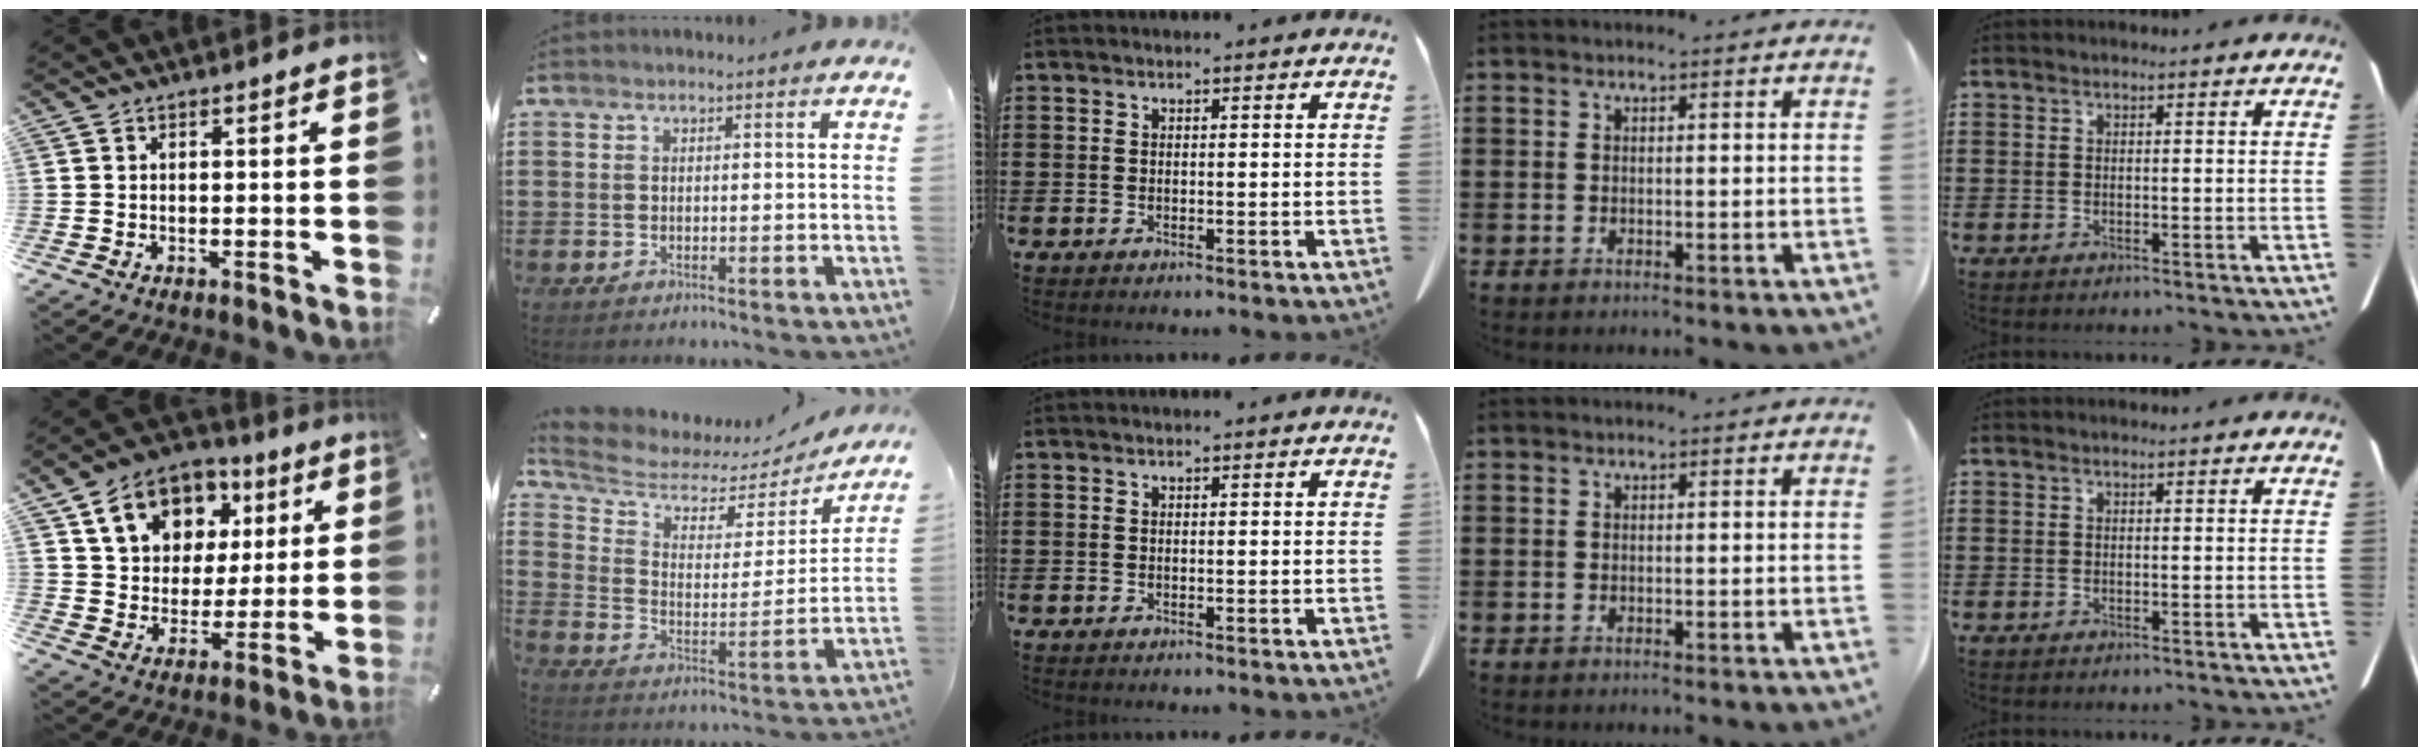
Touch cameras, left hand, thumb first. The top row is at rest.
{"thumb": {"total": 13.3, "force": [6.1, 10.8, 4.8], "torque": [-0.091, -0.017, 0.119]}, "index": {"total": 5.6, "force": [4.8, 2.4, 1.5], "torque": [-0.066, -0.031, 0.078]}}